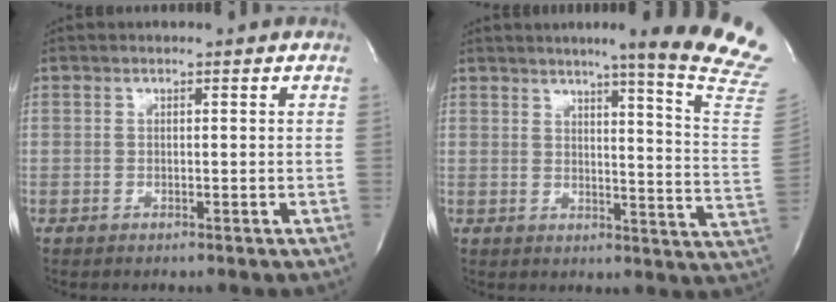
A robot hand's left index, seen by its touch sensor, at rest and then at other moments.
{"total": 17.3, "force": [13.9, -2.0, 10.1], "torque": [-0.127, -0.090, 0.155]}